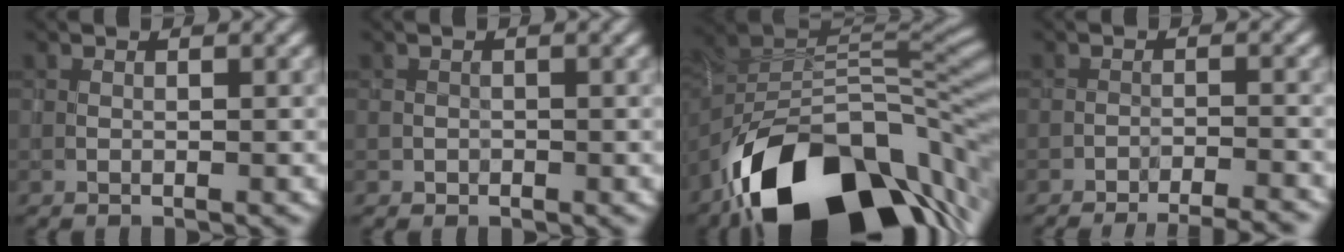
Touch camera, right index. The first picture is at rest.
{"total": 0.6, "force": [-0.1, 0.6, -0.2], "torque": [0.009, -0.004, -0.004]}
{"total": 17.7, "force": [-9.0, 9.2, 12.2], "torque": [-0.204, -0.014, -0.141]}
{"total": 7.1, "force": [-6.6, 1.6, 2.2], "torque": [-0.016, 0.011, -0.079]}